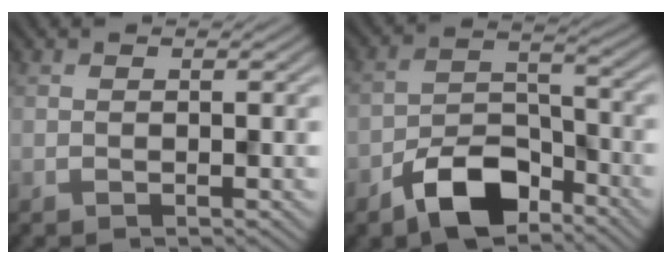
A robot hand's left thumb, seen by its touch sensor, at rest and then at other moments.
{"total": 9.4, "force": [-6.2, 4.6, 5.3], "torque": [-0.088, 0.001, -0.129]}